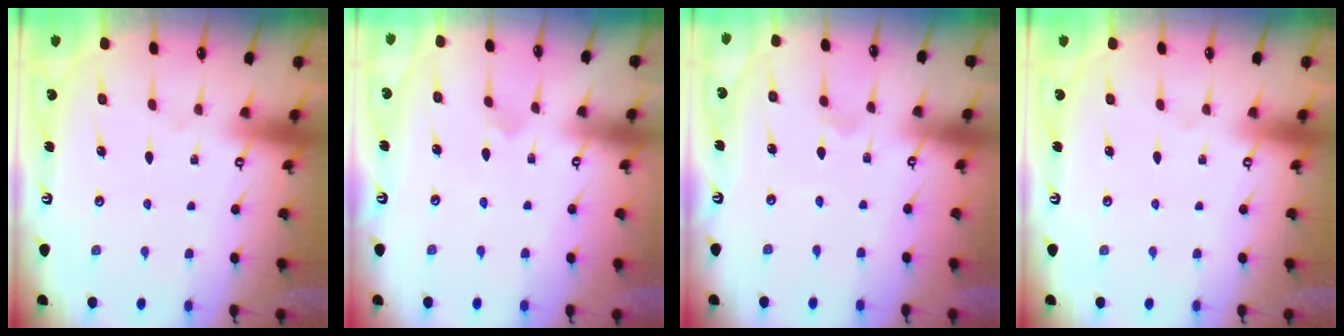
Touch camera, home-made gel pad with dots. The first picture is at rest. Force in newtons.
{"total": 3.0, "press": 3.0, "slide": 0.2}
{"total": 1.4, "press": 1.4, "slide": 0.1}
{"total": 0.0}